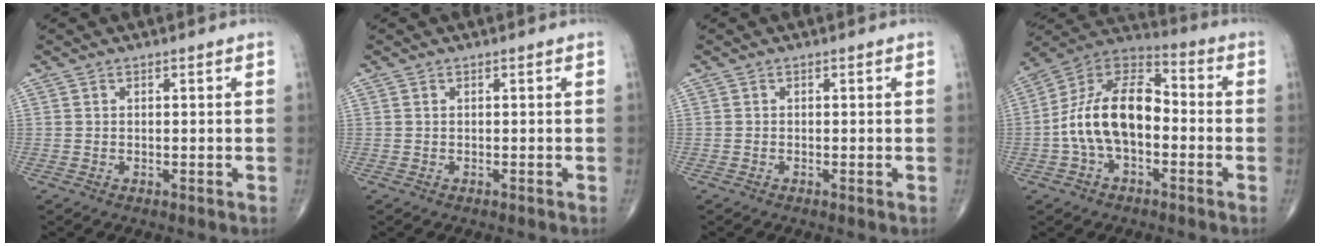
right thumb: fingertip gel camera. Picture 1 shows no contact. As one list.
[{"total": 0.0}, {"total": 0.0}, {"total": 15.9, "force": [-2.2, 9.1, 12.8], "torque": [-0.223, 0.047, -0.050]}]